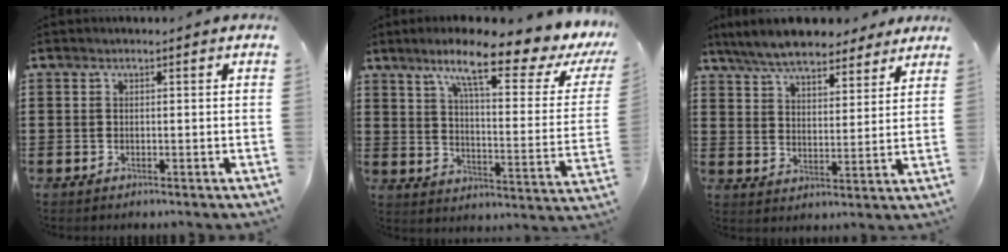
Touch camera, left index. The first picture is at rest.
{"total": 12.1, "force": [8.1, 0.6, 8.9], "torque": [-0.164, -0.044, 0.122]}
{"total": 7.9, "force": [7.2, 1.6, 2.6], "torque": [-0.080, -0.018, 0.134]}